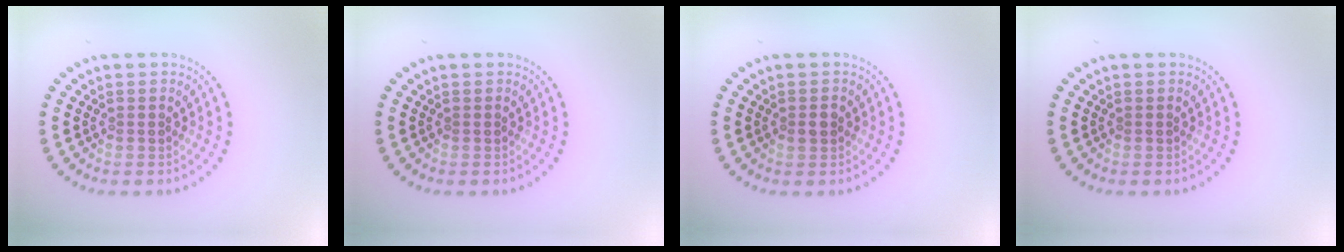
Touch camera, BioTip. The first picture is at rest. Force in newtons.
{"total": 0.0}
{"total": 0.9, "press": 0.9, "slide": 0.0}
{"total": 0.0}